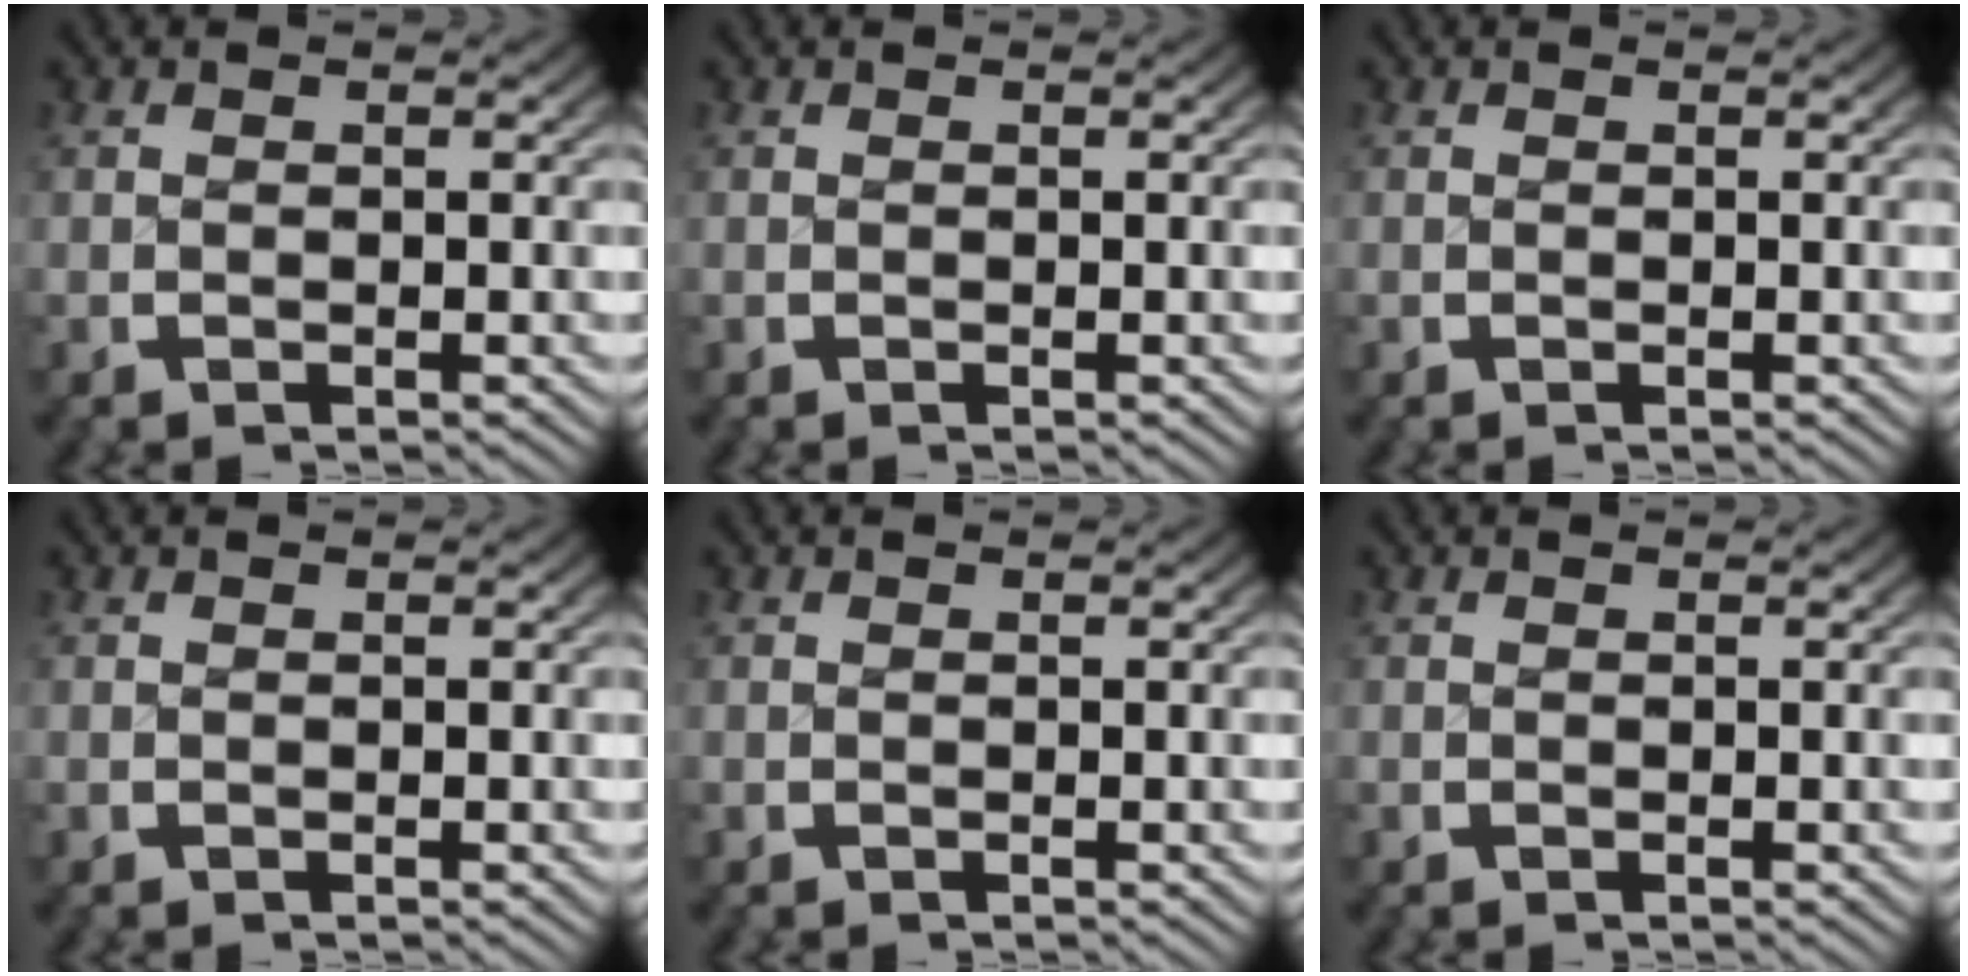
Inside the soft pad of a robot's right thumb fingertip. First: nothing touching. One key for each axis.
{"total": 0.0}
{"total": 0.0}
{"total": 0.0}
{"total": 0.0}
{"total": 0.0}